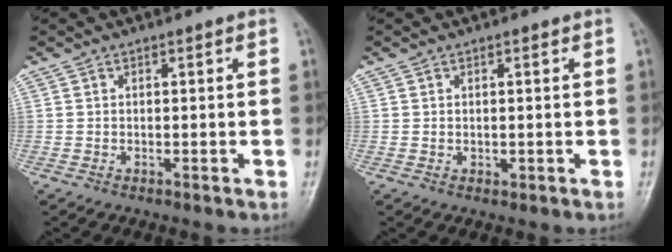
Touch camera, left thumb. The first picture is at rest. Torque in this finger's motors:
{"motor_torque": [-0.03, -0.03, 0.03, 0.08, 0.01]}